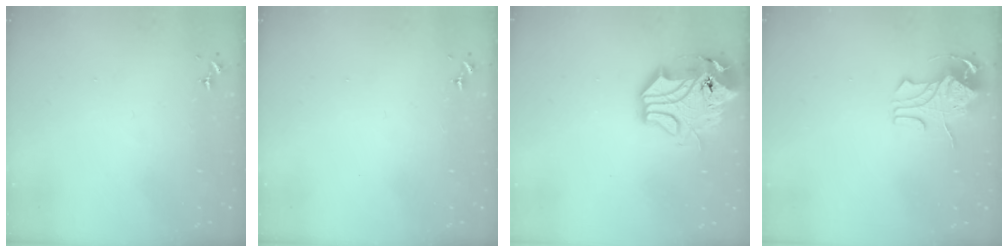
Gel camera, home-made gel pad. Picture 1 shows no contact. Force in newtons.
{"total": 0.0}
{"total": 17.8, "press": 17.5, "slide": 2.8}
{"total": 8.5, "press": 8.4, "slide": 0.8}